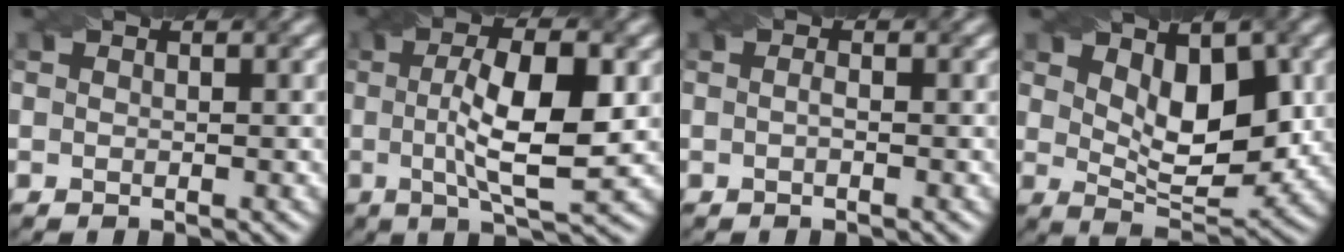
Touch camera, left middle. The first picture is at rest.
{"total": 8.3, "force": [0.2, 2.1, 8.0], "torque": [-0.129, 0.005, 0.003]}
{"total": 0.6, "force": [-0.2, 0.1, 0.5], "torque": [-0.014, 0.000, -0.005]}
{"total": 6.7, "force": [2.0, 3.2, 5.5], "torque": [-0.086, -0.009, 0.035]}